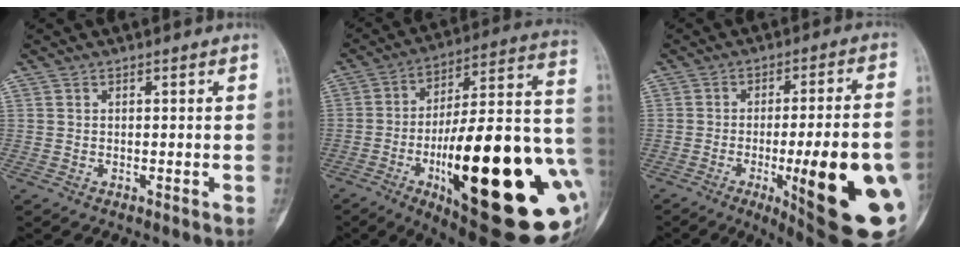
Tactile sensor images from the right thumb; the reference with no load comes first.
{"total": 39.7, "force": [-9.0, 11.6, 36.8], "torque": [-0.459, 0.017, -0.129]}
{"total": 24.7, "force": [-6.5, 5.4, 23.2], "torque": [-0.266, -0.005, -0.073]}